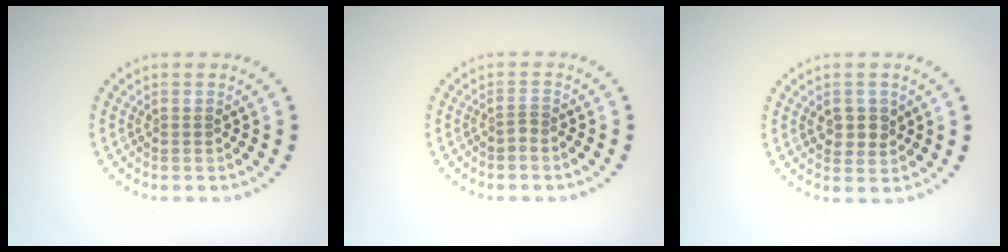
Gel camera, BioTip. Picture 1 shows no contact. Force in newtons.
{"total": 0.5, "press": 0.2, "slide": 0.5}
{"total": 2.4, "press": 2.2, "slide": 0.8}